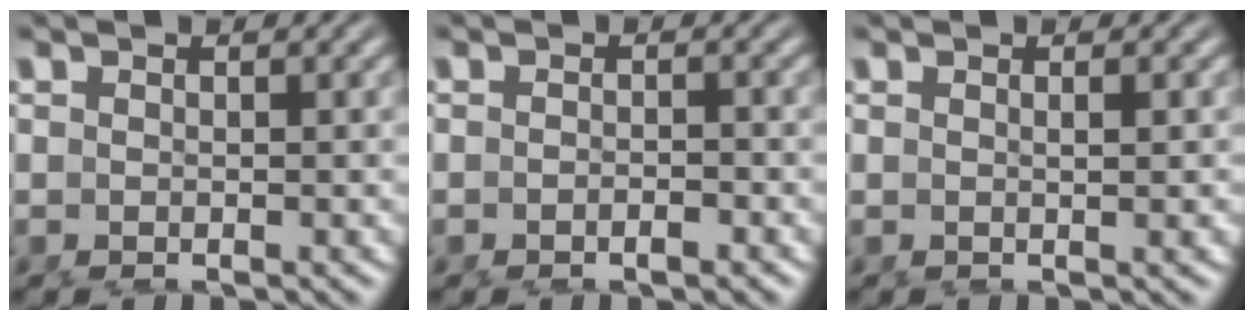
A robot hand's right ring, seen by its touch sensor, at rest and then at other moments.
{"total": 1.2, "force": [-1.0, 0.2, 0.7], "torque": [-0.005, 0.011, -0.024]}
{"total": 1.0, "force": [0.4, -0.9, 0.3], "torque": [-0.003, 0.003, 0.006]}